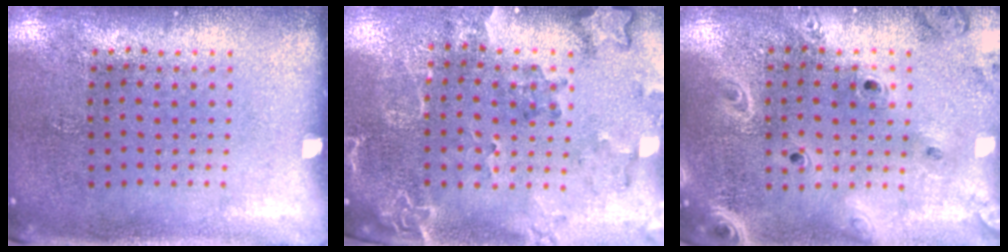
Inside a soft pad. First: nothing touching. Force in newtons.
{"total": 2.2, "press": 1.9, "slide": 1.1}
{"total": 2.5, "press": 2.2, "slide": 1.2}